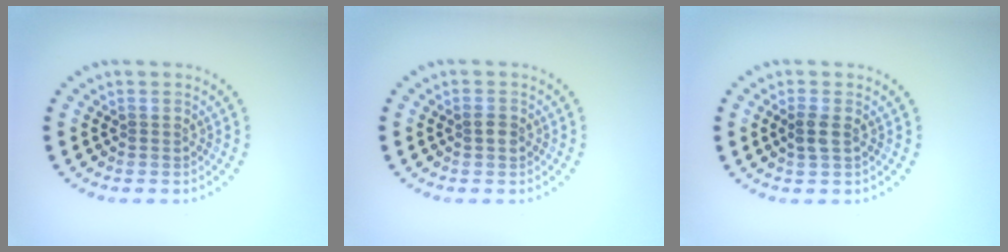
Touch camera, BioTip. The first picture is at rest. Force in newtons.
{"total": 1.1, "press": 1.1, "slide": 0.1}
{"total": 1.4, "press": 1.4, "slide": 0.4}